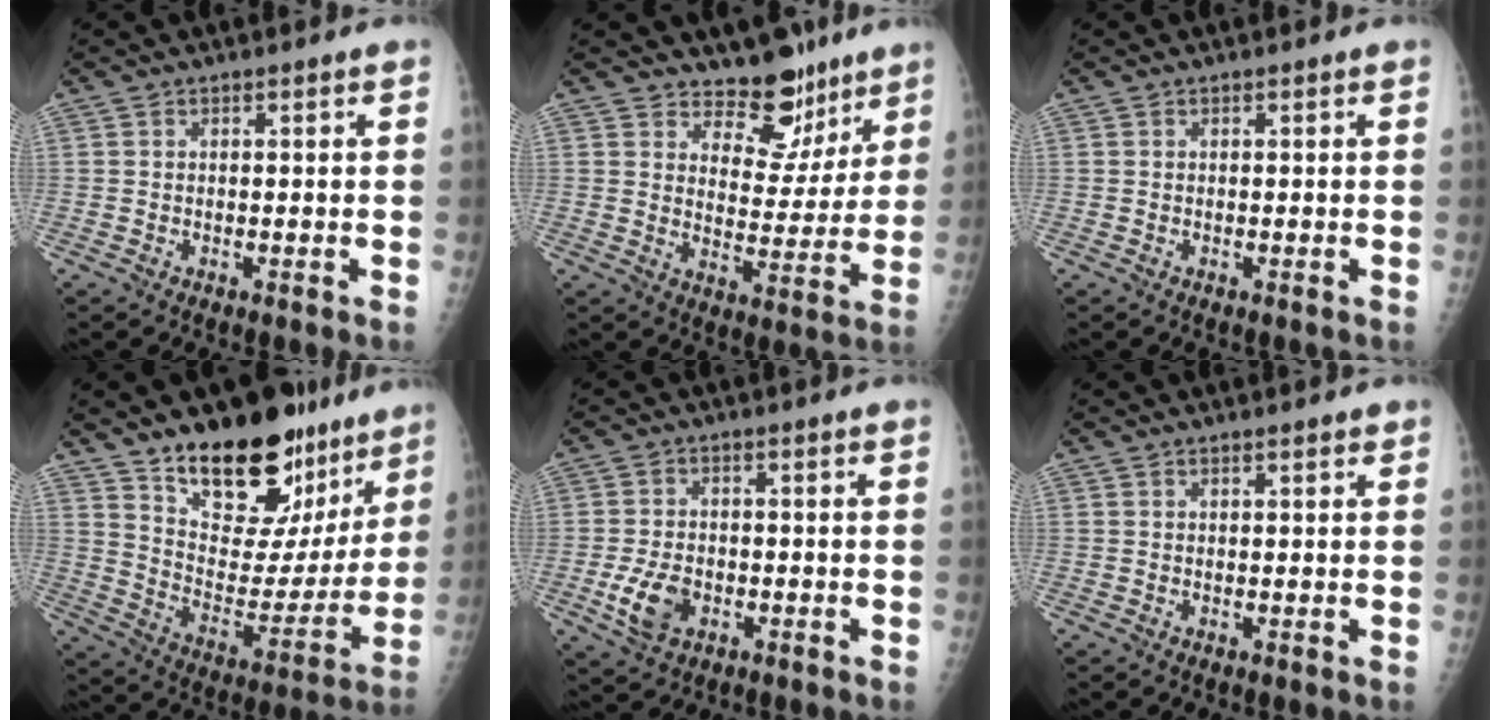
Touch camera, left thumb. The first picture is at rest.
{"total": 10.3, "force": [8.2, 5.5, 2.8], "torque": [0.003, -0.060, 0.127]}
{"total": 0.0}
{"total": 25.8, "force": [18.0, 12.6, 13.5], "torque": [-0.152, -0.097, 0.284]}
{"total": 6.5, "force": [-2.0, 4.3, 4.4], "torque": [-0.080, 0.002, -0.033]}
{"total": 1.2, "force": [0.8, 0.3, 0.8], "torque": [-0.010, -0.002, 0.012]}